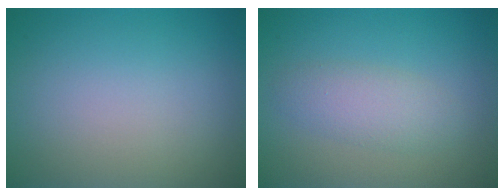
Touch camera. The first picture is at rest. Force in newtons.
{"total": 2.6, "press": 2.6, "slide": 0.1}